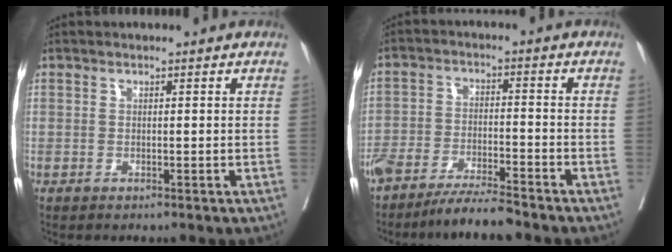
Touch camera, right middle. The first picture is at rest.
{"total": 8.4, "force": [-7.4, 0.5, 4.0], "torque": [-0.065, -0.015, -0.130]}